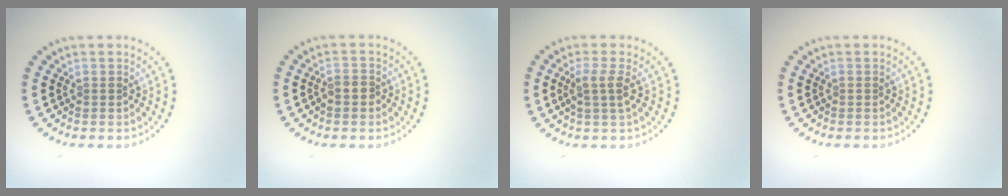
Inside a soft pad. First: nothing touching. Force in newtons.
{"total": 1.6, "press": 1.5, "slide": 0.7}
{"total": 2.0, "press": 1.7, "slide": 1.1}
{"total": 0.0}